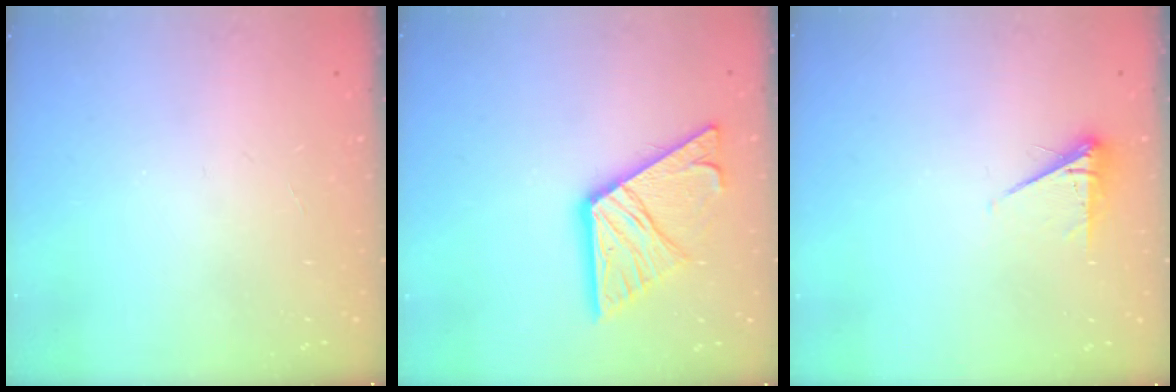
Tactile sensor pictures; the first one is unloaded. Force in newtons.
{"total": 16.9, "press": 16.8, "slide": 1.9}
{"total": 4.6, "press": 4.5, "slide": 0.7}